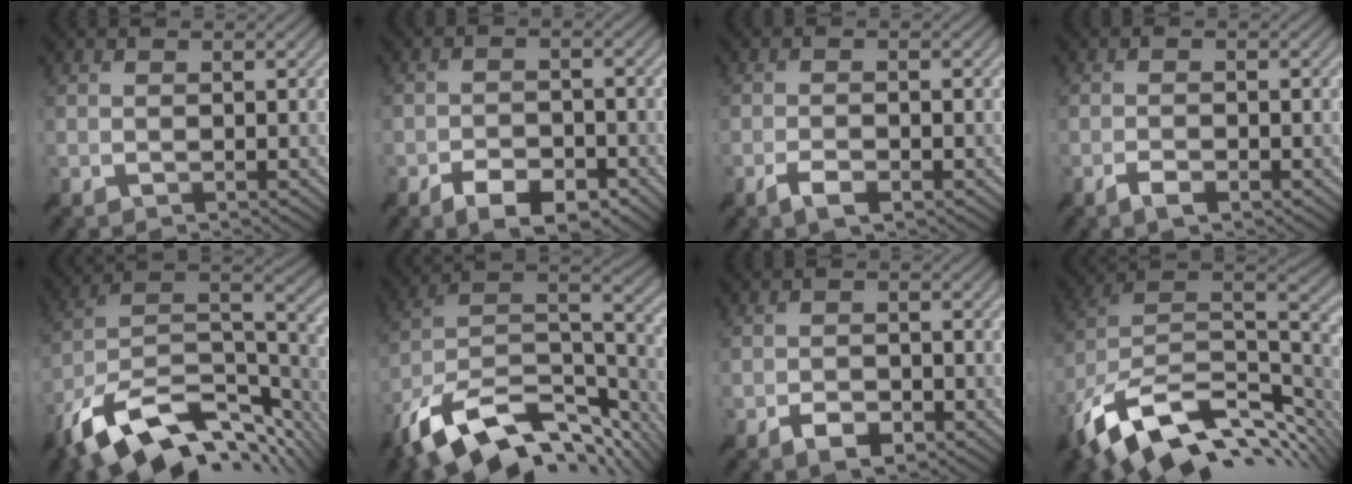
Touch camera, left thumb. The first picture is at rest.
{"total": 5.4, "force": [-3.7, 2.2, 3.1], "torque": [-0.047, -0.001, -0.063]}
{"total": 2.6, "force": [-1.7, 0.6, 1.8], "torque": [-0.031, 0.001, -0.036]}
{"total": 1.9, "force": [-1.4, 0.4, 1.3], "torque": [-0.018, 0.001, -0.029]}
{"total": 16.4, "force": [-9.4, 7.3, 11.3], "torque": [-0.246, -0.024, -0.153]}
{"total": 17.4, "force": [-11.2, 7.6, 11.0], "torque": [-0.245, -0.026, -0.176]}
{"total": 2.8, "force": [-2.0, 1.3, 1.6], "torque": [-0.023, -0.003, -0.036]}
{"total": 16.4, "force": [-6.9, 8.8, 12.0], "torque": [-0.265, -0.017, -0.120]}